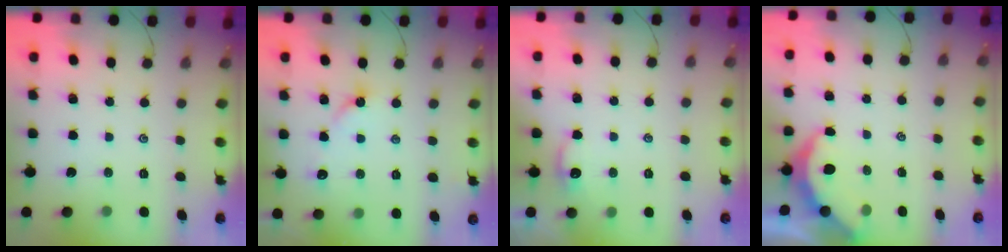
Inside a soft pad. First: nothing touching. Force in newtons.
{"total": 2.9, "press": 2.9, "slide": 0.5}
{"total": 2.1, "press": 2.0, "slide": 0.3}
{"total": 4.4, "press": 4.4, "slide": 0.3}